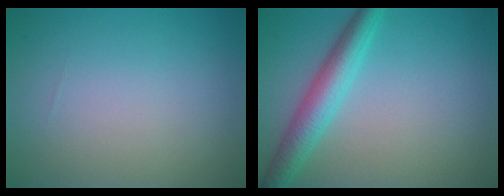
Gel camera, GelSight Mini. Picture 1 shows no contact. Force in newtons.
{"total": 4.3, "press": 4.3, "slide": 0.0}